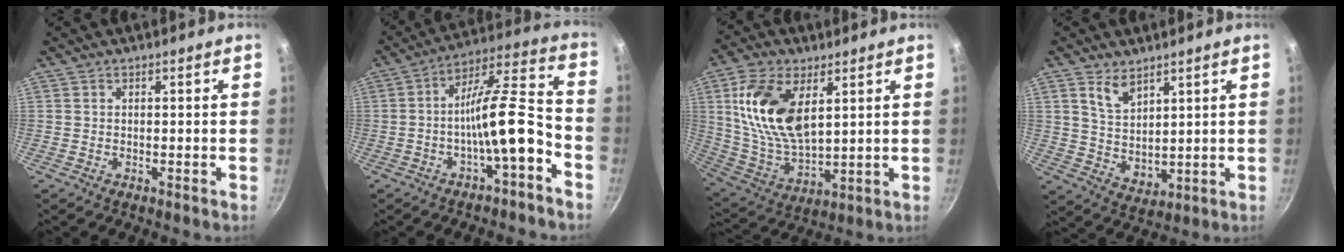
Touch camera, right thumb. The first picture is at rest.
{"total": 13.8, "force": [-5.3, 3.7, 12.2], "torque": [-0.190, 0.060, -0.089]}
{"total": 16.9, "force": [5.2, 9.2, 13.2], "torque": [-0.246, -0.021, 0.111]}
{"total": 7.3, "force": [4.2, 4.3, 4.1], "torque": [-0.056, -0.034, 0.089]}